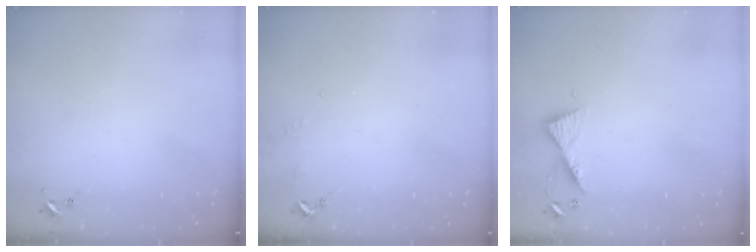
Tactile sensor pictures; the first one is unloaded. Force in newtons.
{"total": 2.9, "press": 2.8, "slide": 0.3}
{"total": 6.2, "press": 6.2, "slide": 0.6}